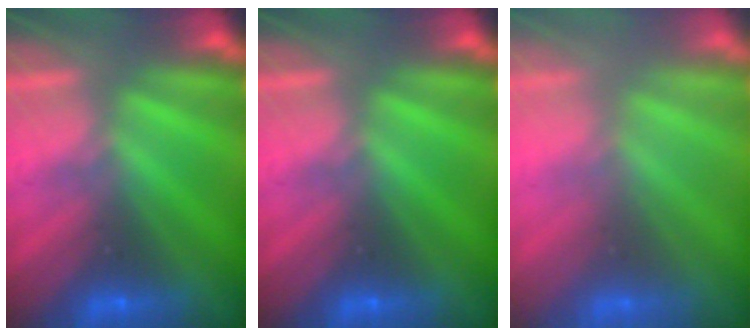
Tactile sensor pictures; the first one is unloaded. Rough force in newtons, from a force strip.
{"total": 0.0}
{"total": 3.0}